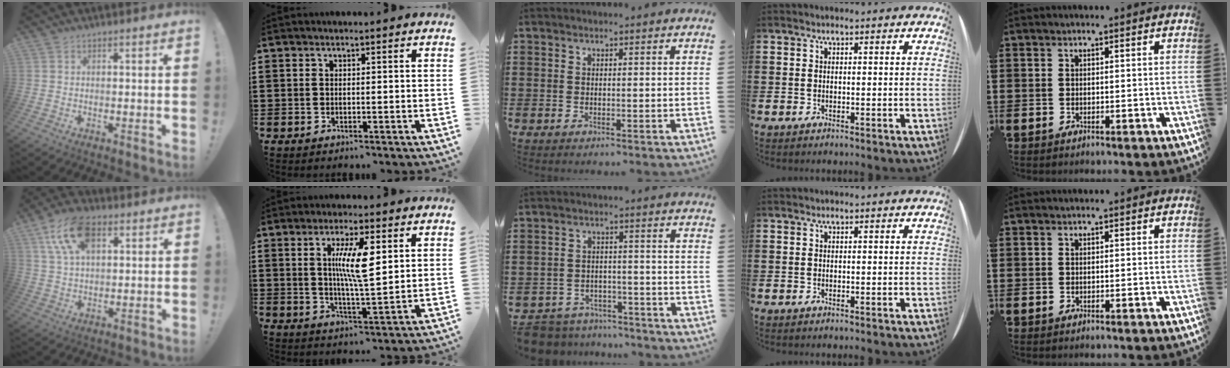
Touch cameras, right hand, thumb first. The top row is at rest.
{"thumb": {"total": 13.9, "force": [6.0, 7.9, 9.8], "torque": [-0.181, -0.010, 0.110]}, "index": {"total": 8.2, "force": [2.3, 1.6, 7.7], "torque": [-0.146, 0.000, 0.035]}, "middle": {"total": 5.3, "force": [-5.2, 0.9, 0.0], "torque": [-0.016, 0.007, -0.110]}}